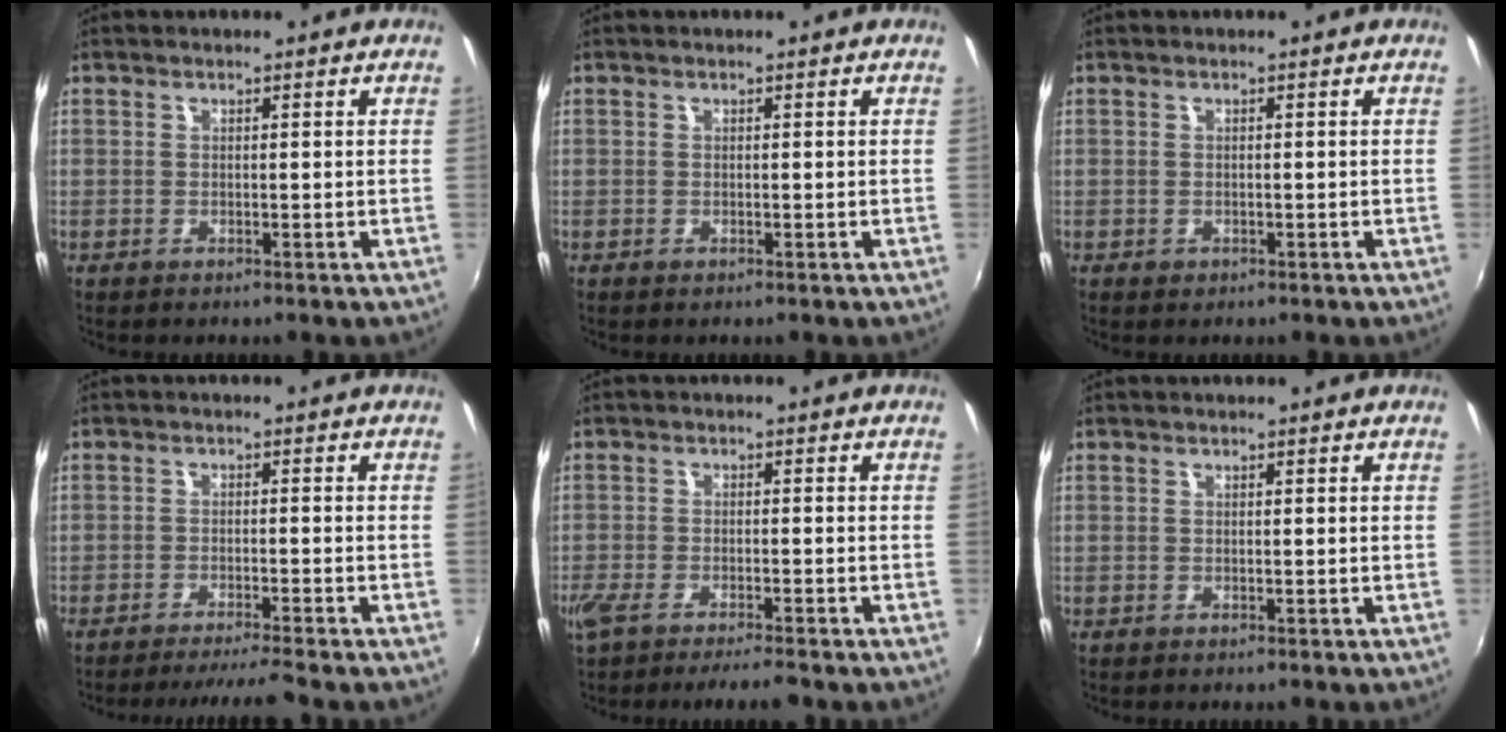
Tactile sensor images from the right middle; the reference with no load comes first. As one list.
[{"total": 0.0}, {"total": 0.7, "force": [-0.3, 0.6, 0.2], "torque": [-0.002, -0.003, -0.003]}, {"total": 6.4, "force": [-5.9, -1.0, 2.4], "torque": [-0.051, -0.004, -0.091]}, {"total": 6.5, "force": [-5.3, 0.9, 3.7], "torque": [-0.094, -0.022, -0.096]}, {"total": 0.0}]